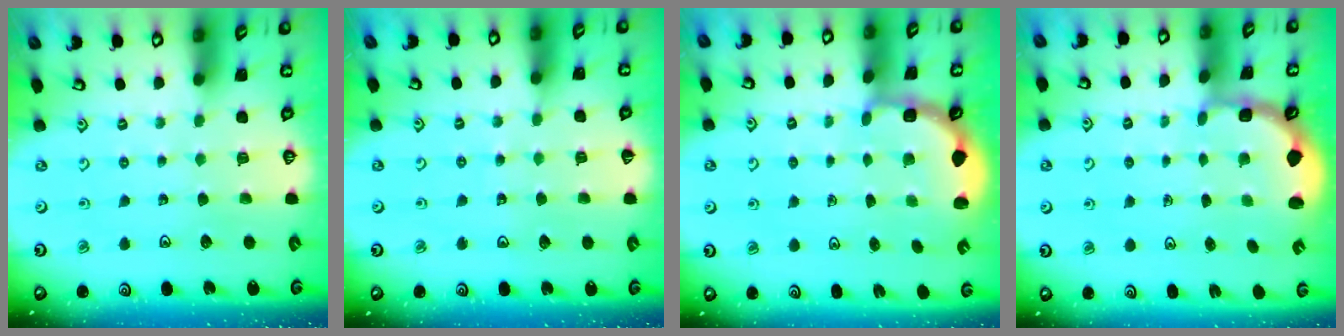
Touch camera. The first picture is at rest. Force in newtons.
{"total": 4.2, "press": 4.1, "slide": 0.4}
{"total": 2.8, "press": 2.5, "slide": 1.4}
{"total": 2.9, "press": 1.9, "slide": 2.2}